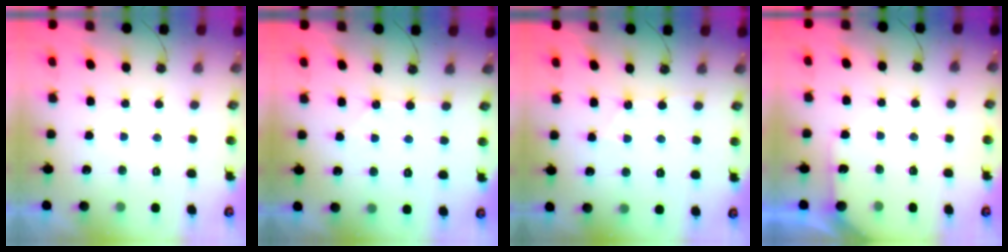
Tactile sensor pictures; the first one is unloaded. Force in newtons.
{"total": 1.6, "press": 1.6, "slide": 0.3}
{"total": 4.6, "press": 4.6, "slide": 0.7}
{"total": 4.3, "press": 4.3, "slide": 0.5}